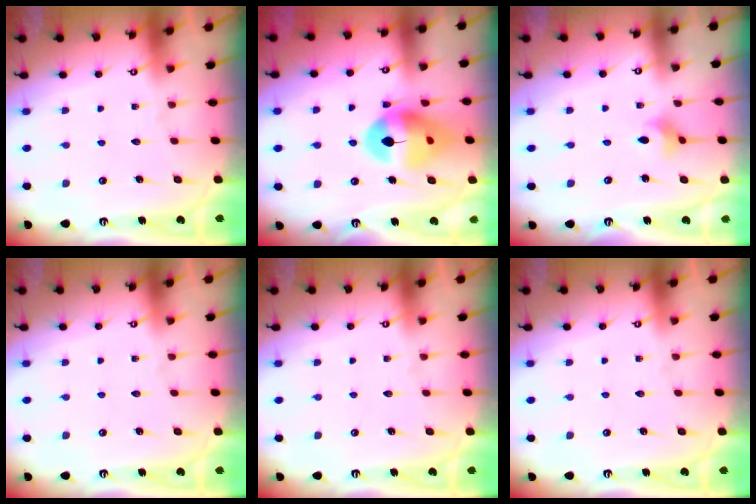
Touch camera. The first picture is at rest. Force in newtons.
{"total": 13.3, "press": 13.2, "slide": 1.6}
{"total": 2.7, "press": 2.7, "slide": 0.2}
{"total": 0.0}
{"total": 0.0}
{"total": 0.0}